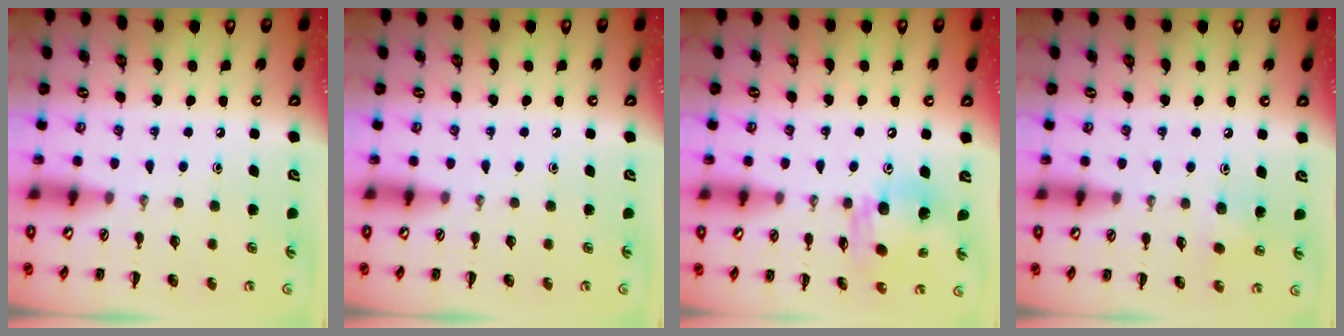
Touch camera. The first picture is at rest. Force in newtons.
{"total": 0.0}
{"total": 13.2, "press": 13.1, "slide": 1.7}
{"total": 6.0, "press": 5.9, "slide": 1.5}